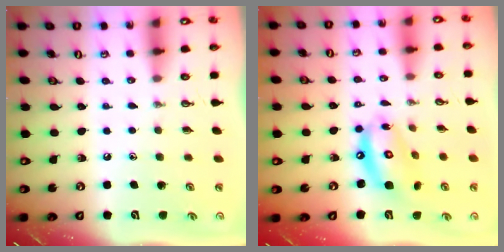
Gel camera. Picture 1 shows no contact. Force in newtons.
{"total": 12.8, "press": 12.8, "slide": 1.2}